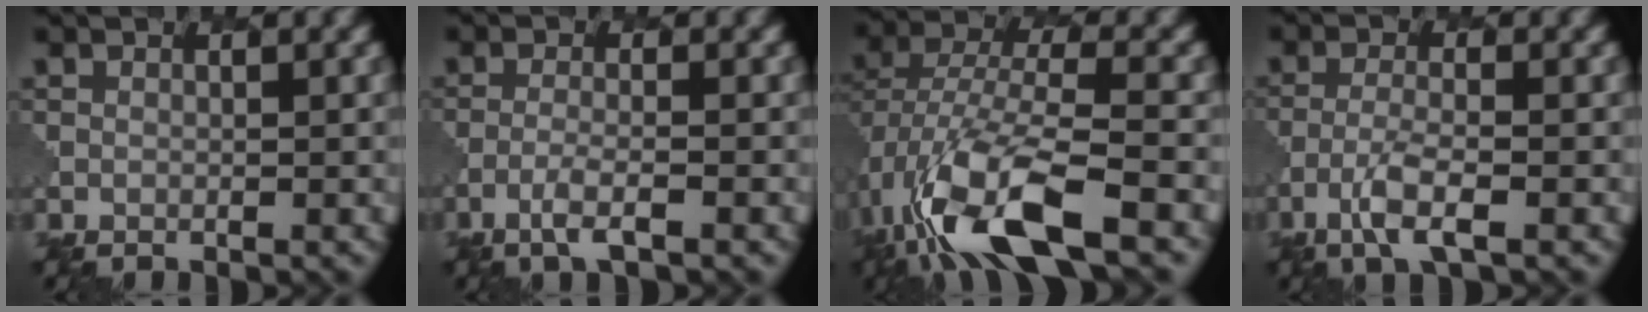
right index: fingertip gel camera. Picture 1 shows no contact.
{"total": 2.3, "force": [-1.4, 0.3, 1.8], "torque": [-0.035, 0.000, -0.036]}
{"total": 10.8, "force": [-5.5, 4.2, 8.3], "torque": [-0.168, -0.005, -0.104]}
{"total": 3.4, "force": [-1.9, 0.8, 2.7], "torque": [-0.059, -0.002, -0.042]}